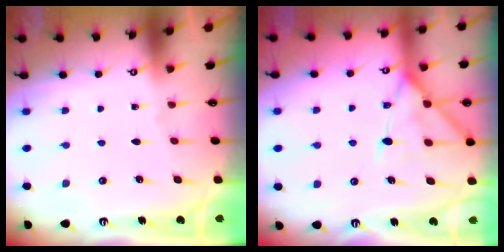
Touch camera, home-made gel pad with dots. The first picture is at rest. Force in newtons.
{"total": 14.4, "press": 14.4, "slide": 1.2}